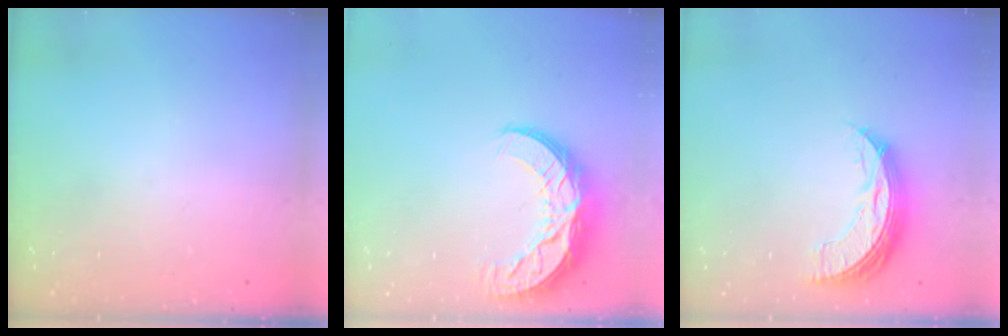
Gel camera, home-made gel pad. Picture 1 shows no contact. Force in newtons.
{"total": 12.3, "press": 12.3, "slide": 0.9}
{"total": 9.1, "press": 9.1, "slide": 0.2}